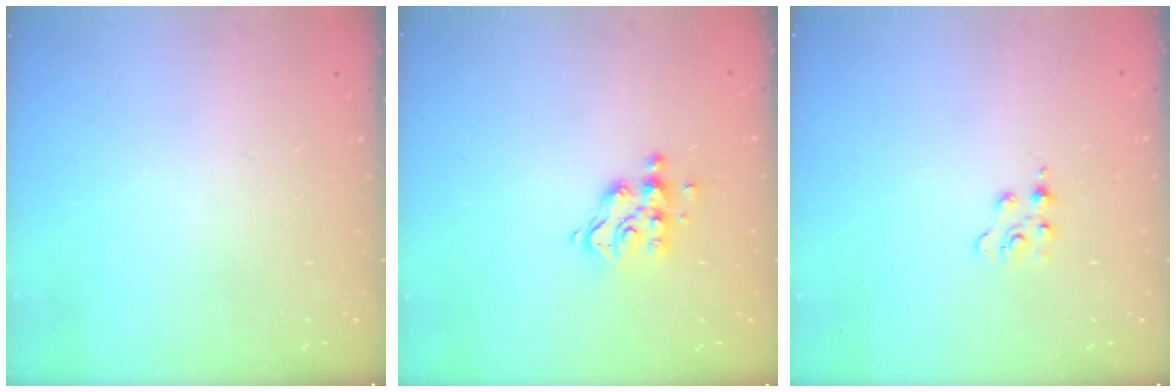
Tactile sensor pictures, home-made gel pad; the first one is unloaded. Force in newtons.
{"total": 9.4, "press": 9.4, "slide": 0.6}
{"total": 2.4, "press": 2.4, "slide": 0.3}